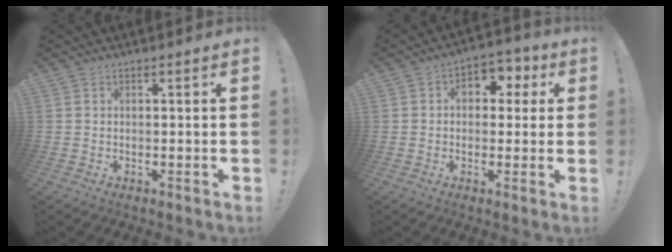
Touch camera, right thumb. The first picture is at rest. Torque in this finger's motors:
{"motor_torque": [0.70, 1.24, 0.10, -0.12, 0.00]}